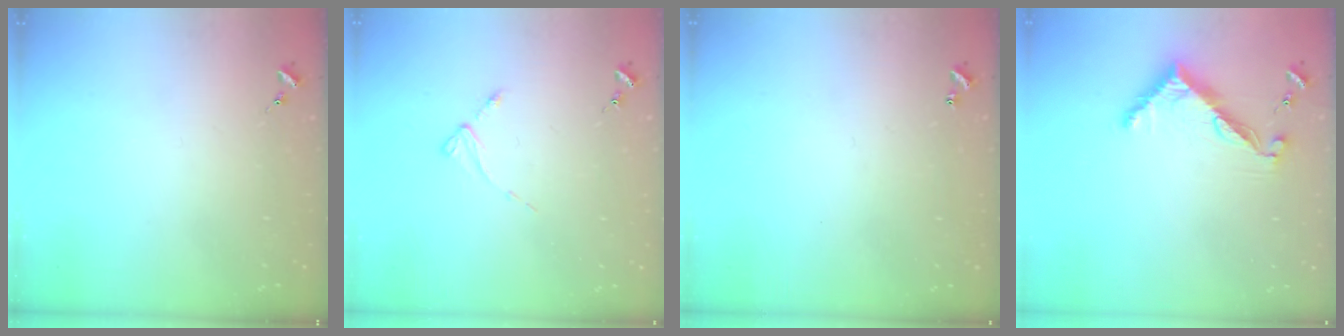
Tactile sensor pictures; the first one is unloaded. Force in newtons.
{"total": 2.8, "press": 2.8, "slide": 0.3}
{"total": 1.0, "press": 1.0, "slide": 0.2}
{"total": 7.9, "press": 7.9, "slide": 0.1}